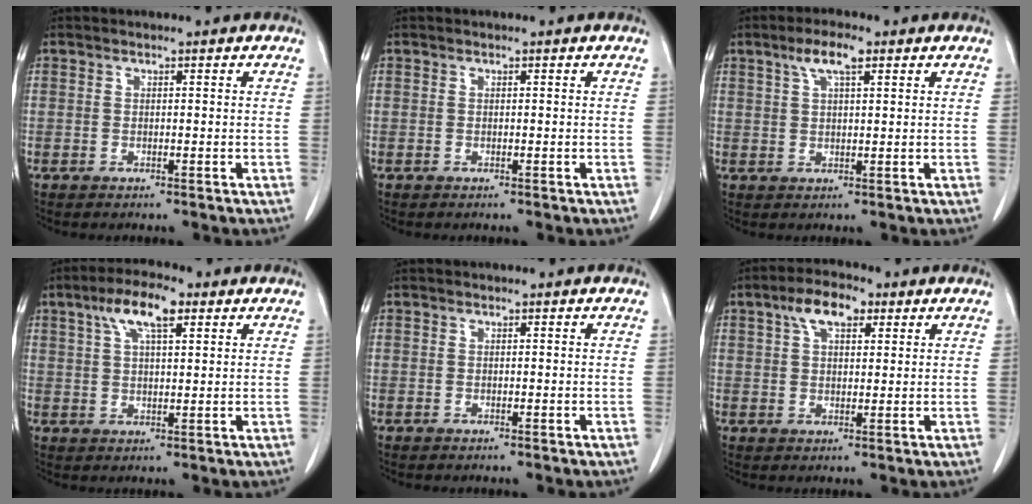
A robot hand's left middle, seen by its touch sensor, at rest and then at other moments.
{"total": 0.0}
{"total": 4.4, "force": [2.5, 0.9, 3.6], "torque": [-0.076, 0.008, 0.046]}
{"total": 7.2, "force": [3.8, 2.0, 5.9], "torque": [-0.117, 0.016, 0.066]}
{"total": 0.0}
{"total": 6.1, "force": [3.1, 2.8, 4.4], "torque": [-0.087, 0.019, 0.053]}